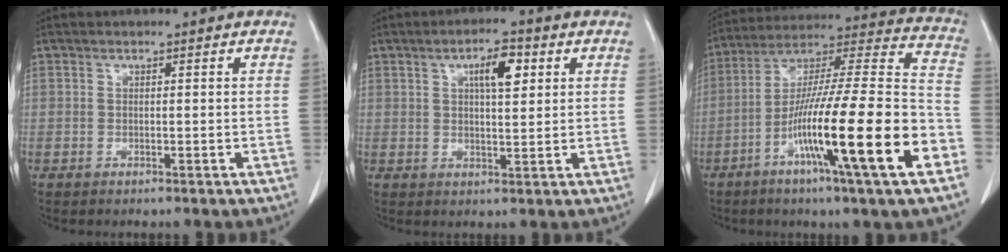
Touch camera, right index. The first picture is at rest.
{"total": 5.7, "force": [2.2, 1.6, 5.0], "torque": [-0.083, 0.006, 0.035]}
{"total": 24.5, "force": [-9.6, 0.5, 22.6], "torque": [-0.348, -0.024, -0.167]}